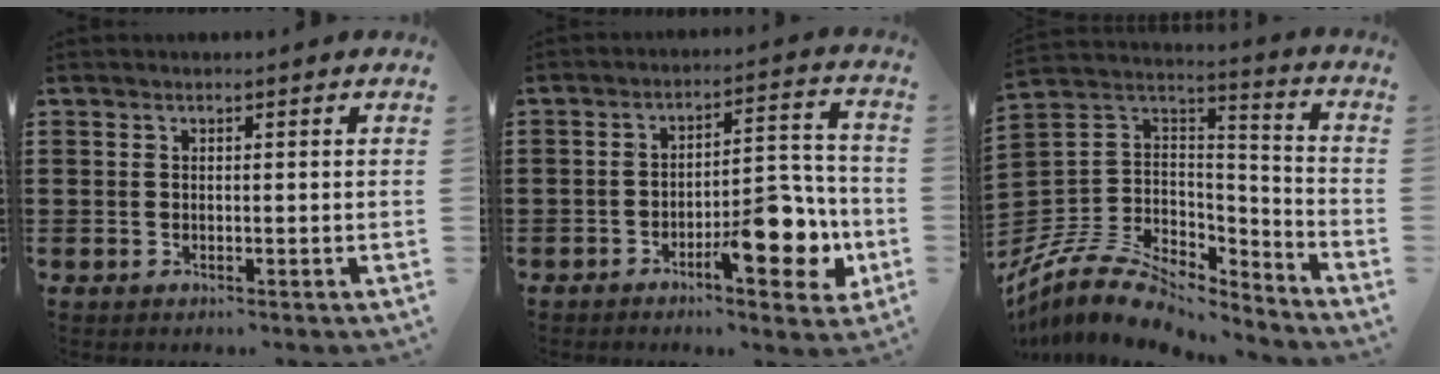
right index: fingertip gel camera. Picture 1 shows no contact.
{"total": 10.1, "force": [-4.4, 3.6, 8.3], "torque": [-0.101, 0.008, -0.070]}
{"total": 9.7, "force": [-7.0, 5.2, 4.3], "torque": [-0.106, 0.009, -0.135]}